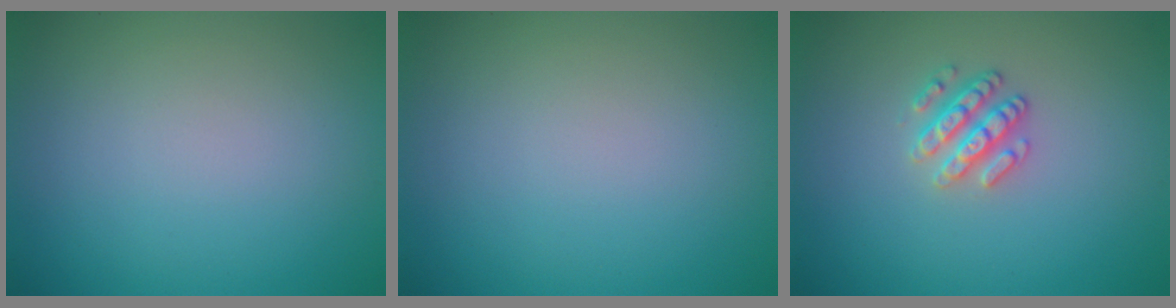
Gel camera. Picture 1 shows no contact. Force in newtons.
{"total": 0.0}
{"total": 2.5, "press": 2.4, "slide": 0.7}